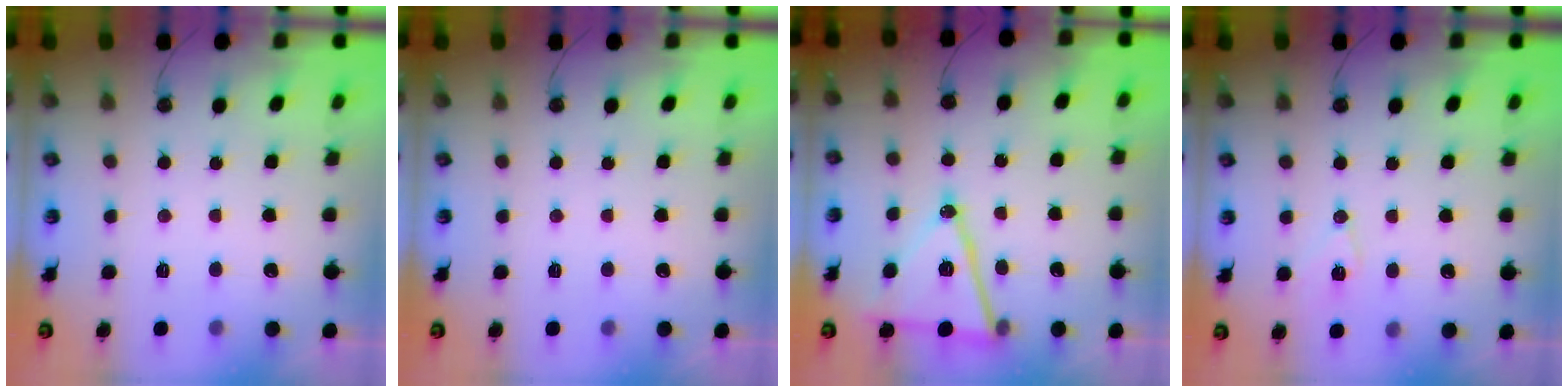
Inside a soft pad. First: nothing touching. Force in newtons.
{"total": 0.0}
{"total": 15.4, "press": 14.9, "slide": 3.8}
{"total": 7.6, "press": 7.6, "slide": 0.4}